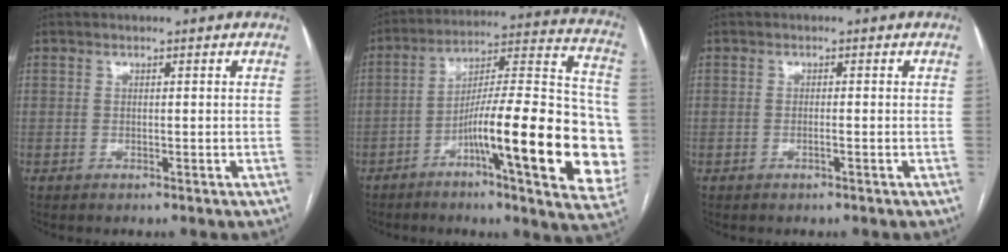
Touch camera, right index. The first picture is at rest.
{"total": 24.1, "force": [-6.6, 3.2, 23.0], "torque": [-0.273, 0.015, -0.095]}
{"total": 0.8, "force": [-0.4, 0.0, 0.7], "torque": [-0.013, 0.001, -0.005]}